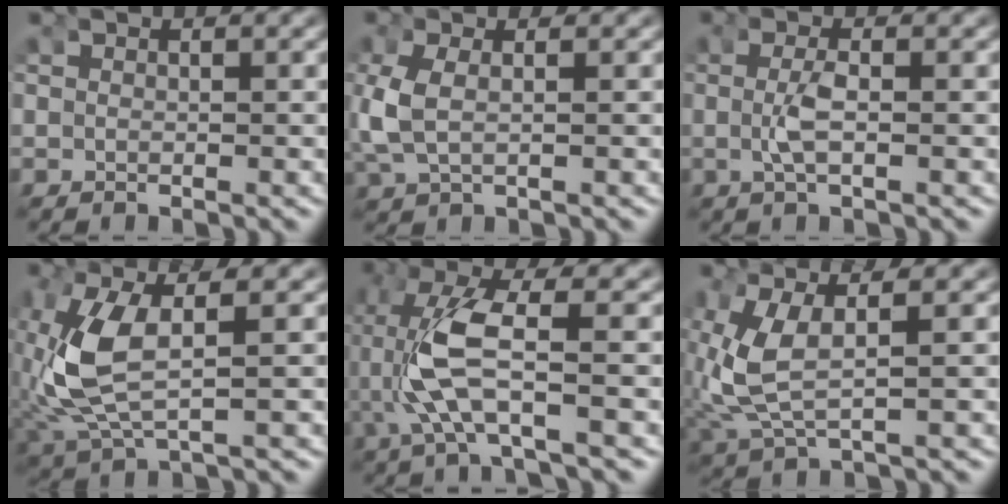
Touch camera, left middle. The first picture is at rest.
{"total": 3.3, "force": [-0.2, 2.0, 2.7], "torque": [-0.086, -0.012, 0.011]}
{"total": 2.1, "force": [-0.5, 0.1, 2.0], "torque": [-0.049, -0.003, -0.005]}
{"total": 5.6, "force": [-0.2, 2.5, 5.0], "torque": [-0.134, -0.010, 0.011]}
{"total": 6.1, "force": [-0.6, 1.5, 5.8], "torque": [-0.144, -0.004, -0.002]}
{"total": 4.6, "force": [-0.1, 2.3, 4.0], "torque": [-0.114, -0.013, 0.011]}